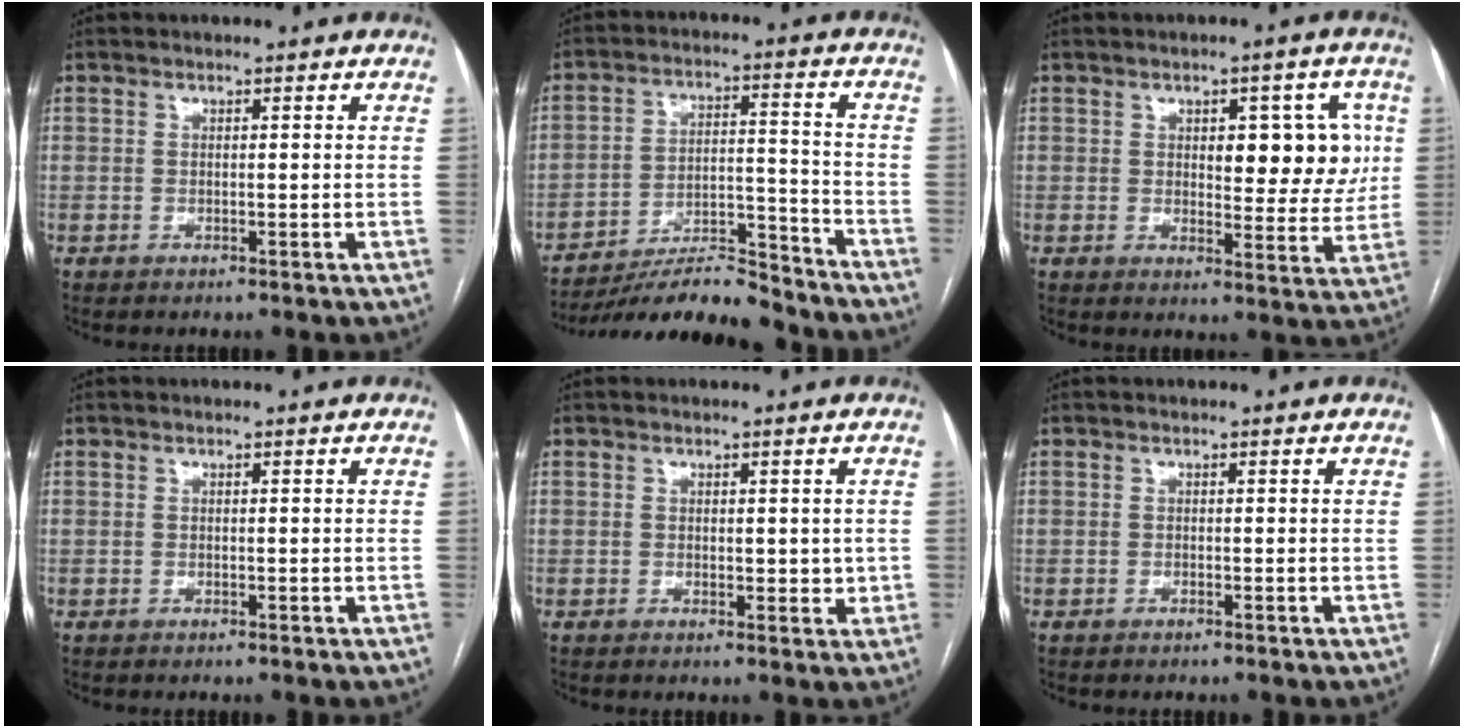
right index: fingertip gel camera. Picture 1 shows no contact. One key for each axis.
{"total": 13.7, "fx": -13.1, "fy": 1.7, "fz": 3.7, "tx": -0.055, "ty": 0.025, "tz": -0.215}
{"total": 9.6, "fx": 2.1, "fy": 4.3, "fz": 8.4, "tx": -0.086, "ty": 0.013, "tz": 0.030}
{"total": 0.0}
{"total": 2.5, "fx": 0.2, "fy": 1.3, "fz": 2.2, "tx": -0.027, "ty": -0.004, "tz": 0.004}
{"total": 0.0}